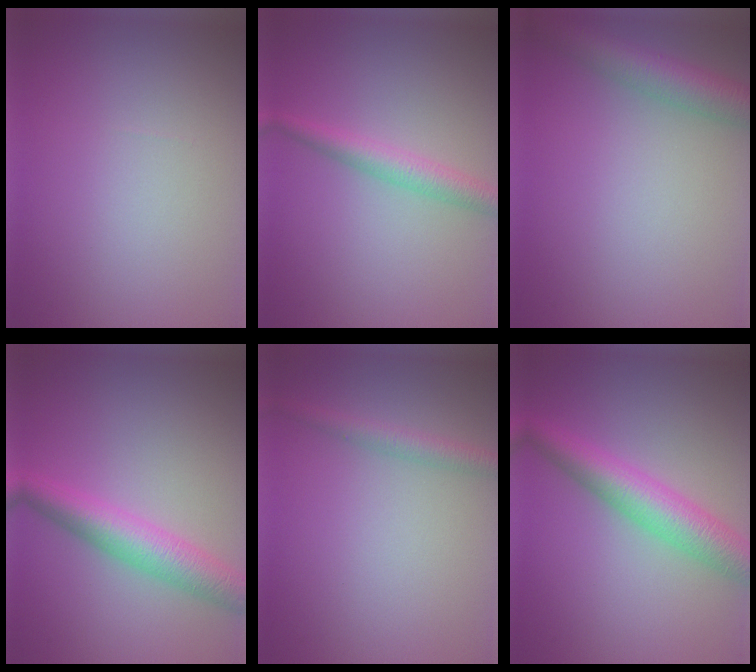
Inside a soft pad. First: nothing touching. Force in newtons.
{"total": 2.6, "press": 2.6, "slide": 0.1}
{"total": 4.9, "press": 4.9, "slide": 0.2}
{"total": 4.7, "press": 4.7, "slide": 0.1}
{"total": 2.0, "press": 2.0, "slide": 0.0}
{"total": 5.4, "press": 5.4, "slide": 0.1}